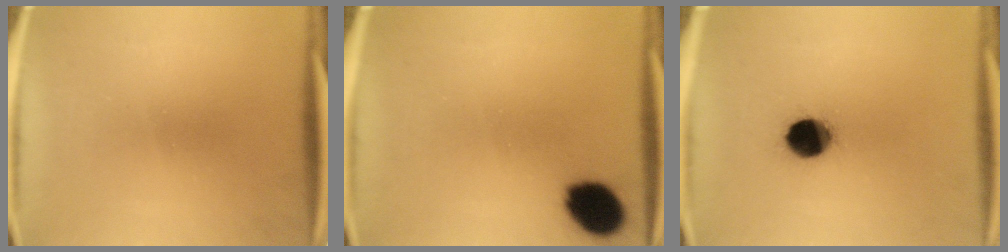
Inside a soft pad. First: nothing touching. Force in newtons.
{"total": 10.2}
{"total": 10.1}